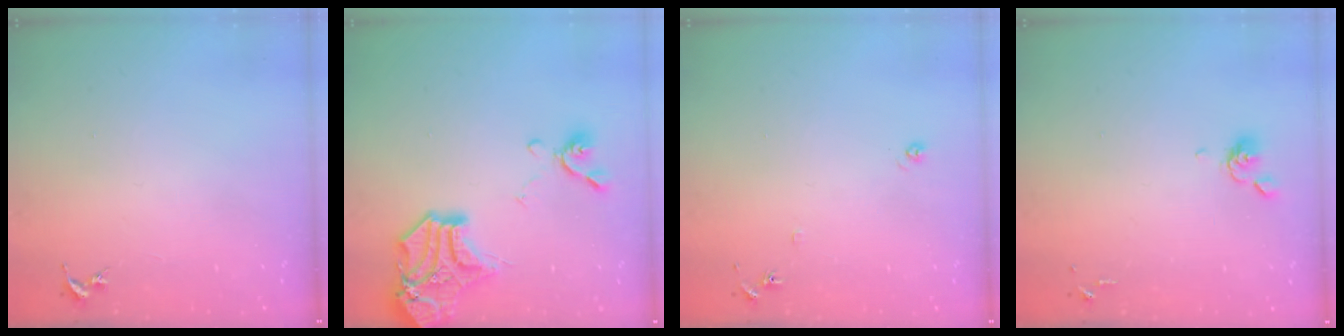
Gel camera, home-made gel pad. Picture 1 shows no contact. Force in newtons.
{"total": 17.6, "press": 17.6, "slide": 1.5}
{"total": 5.8, "press": 5.8, "slide": 0.6}
{"total": 5.6, "press": 5.5, "slide": 1.4}